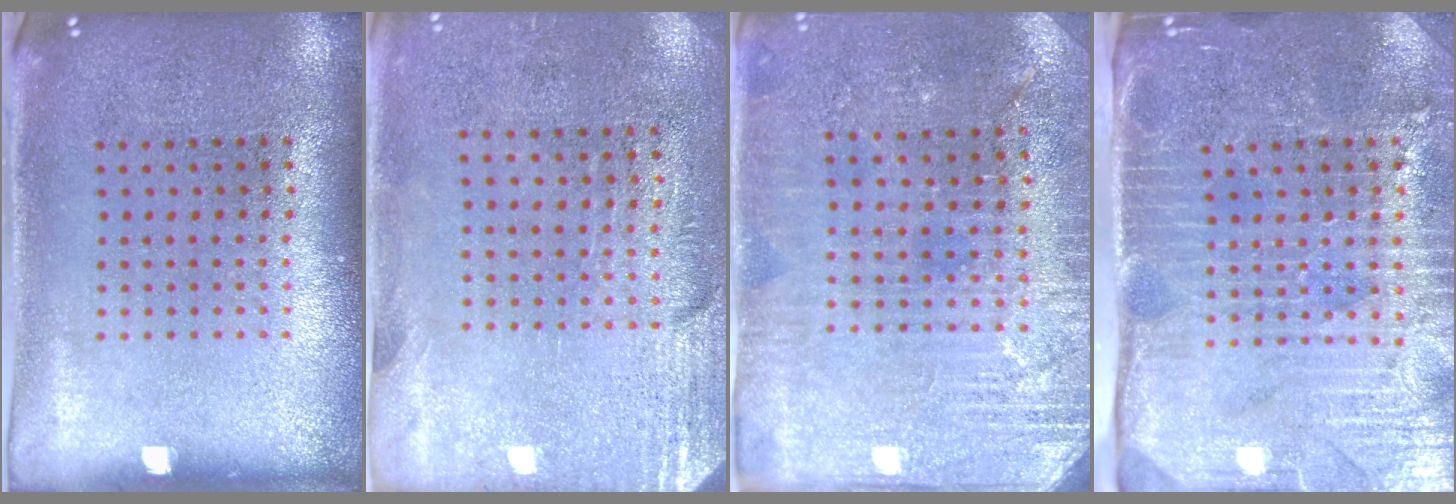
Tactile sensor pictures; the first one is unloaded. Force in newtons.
{"total": 2.8, "press": 2.4, "slide": 1.5}
{"total": 2.8, "press": 2.8, "slide": 0.4}
{"total": 4.4, "press": 3.8, "slide": 2.3}